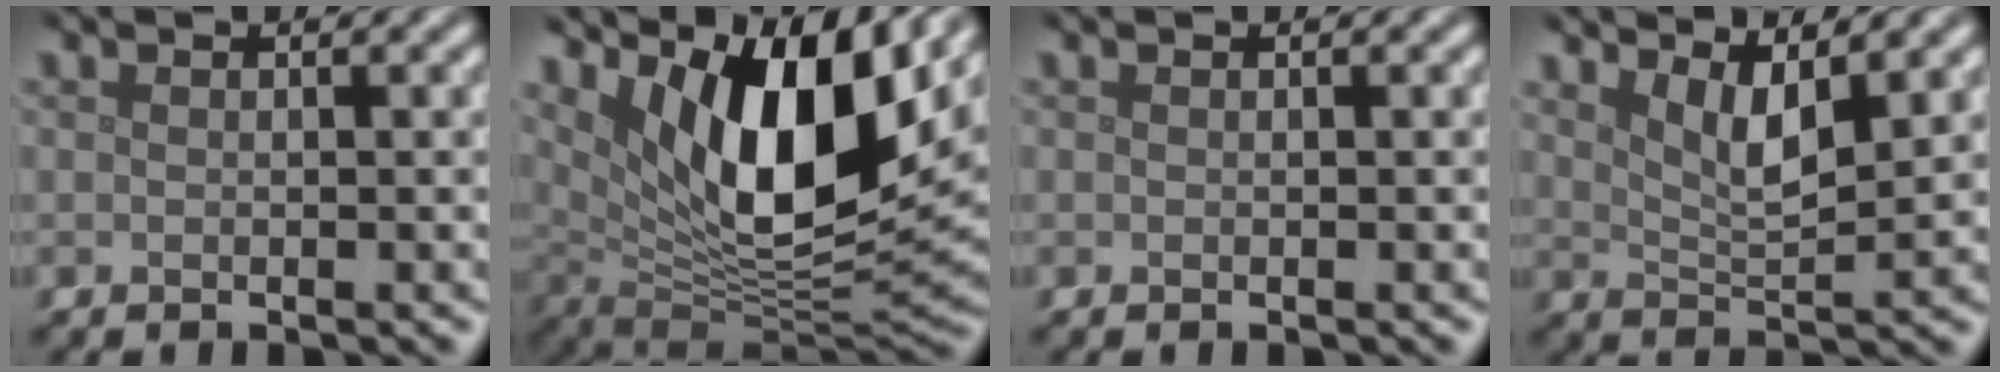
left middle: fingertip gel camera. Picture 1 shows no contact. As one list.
[{"total": 12.6, "force": [5.0, 4.9, 10.4], "torque": [-0.172, -0.008, 0.091]}, {"total": 0.0}, {"total": 3.5, "force": [2.4, 0.8, 2.4], "torque": [-0.045, -0.009, 0.046]}]